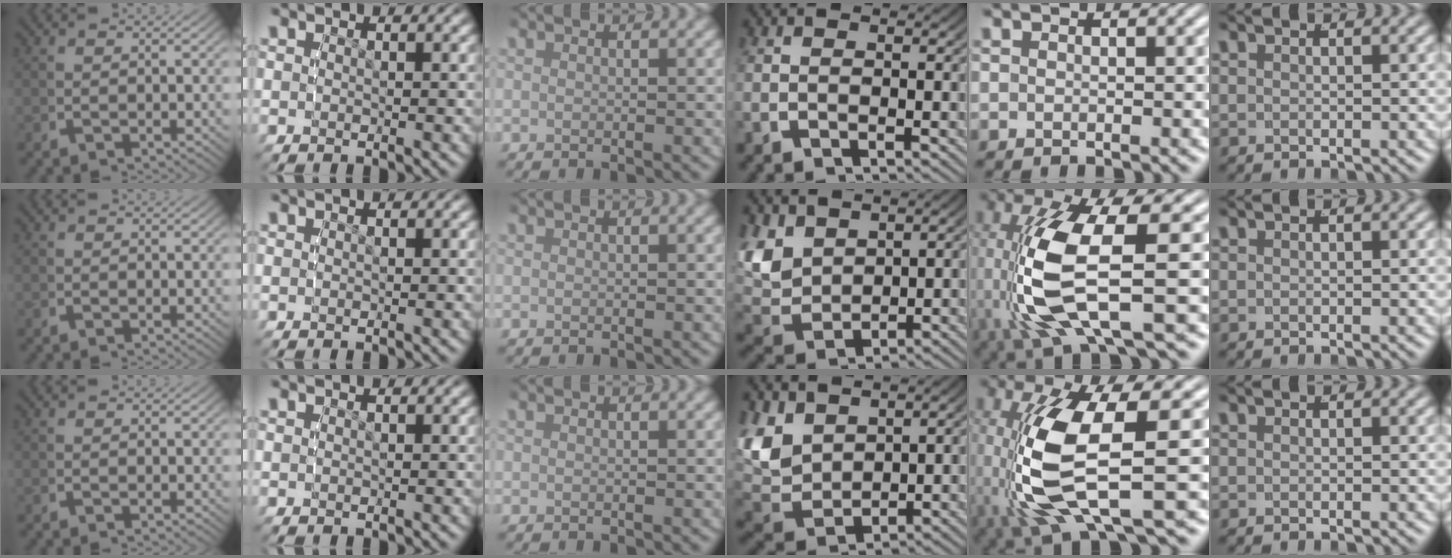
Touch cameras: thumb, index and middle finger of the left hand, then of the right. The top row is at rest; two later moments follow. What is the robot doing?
{"motion": "lift_and_place", "object": "pen"}